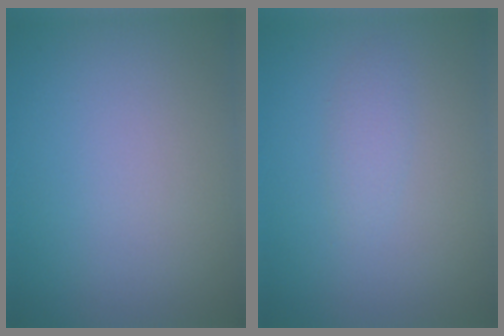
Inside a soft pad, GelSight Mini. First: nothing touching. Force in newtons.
{"total": 1.3, "press": 1.3, "slide": 0.1}